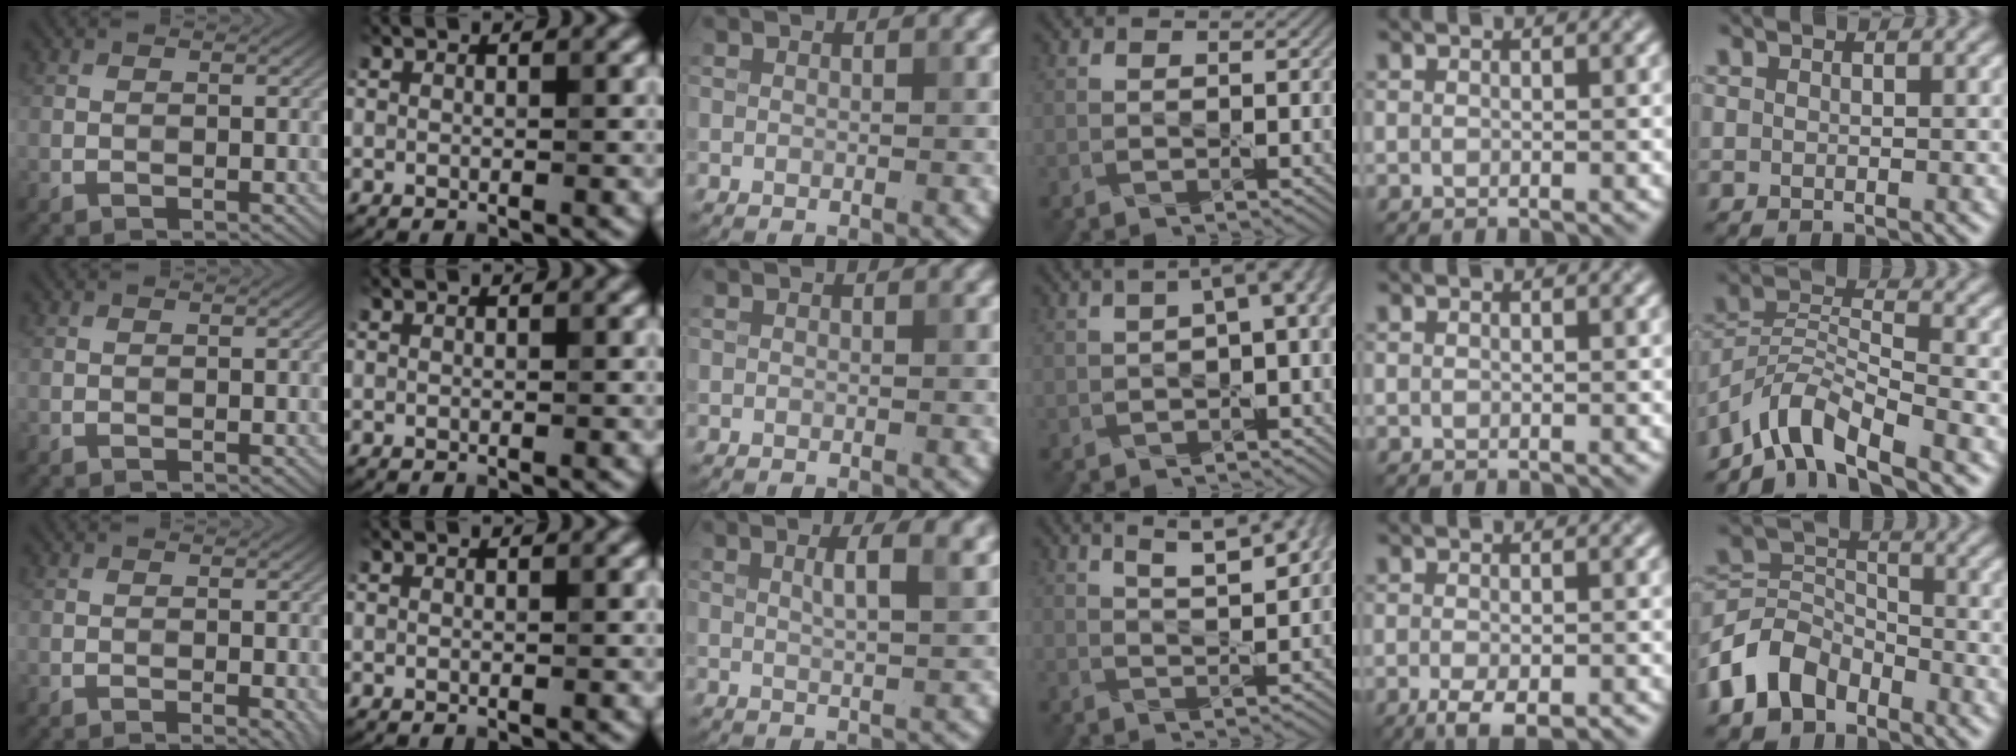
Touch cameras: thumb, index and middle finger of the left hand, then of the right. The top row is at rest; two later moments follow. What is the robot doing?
{"motion": "pour", "object": "sugar"}